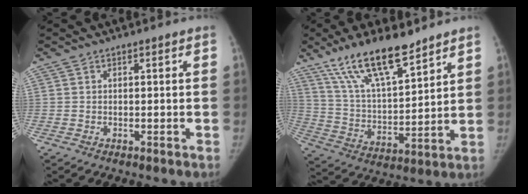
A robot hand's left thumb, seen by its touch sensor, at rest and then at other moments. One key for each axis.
{"total": 16.7, "fx": 11.9, "fy": 4.9, "fz": 10.6, "tx": -0.169, "ty": -0.059, "tz": 0.228}